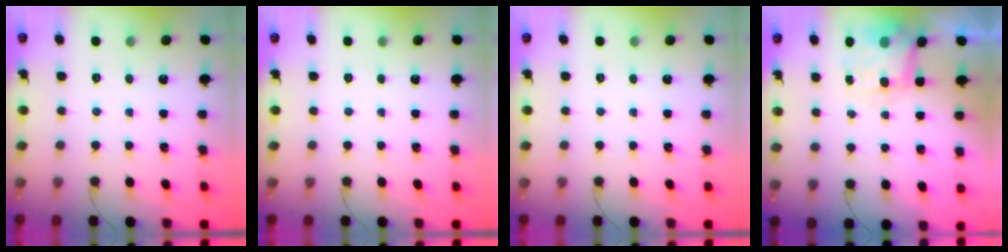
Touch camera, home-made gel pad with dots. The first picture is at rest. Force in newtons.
{"total": 0.0}
{"total": 0.0}
{"total": 8.1, "press": 8.0, "slide": 1.7}